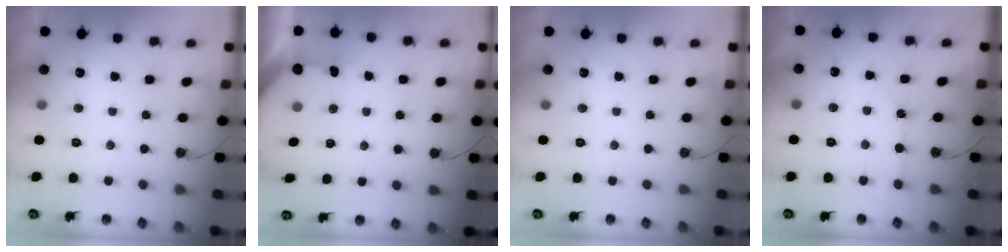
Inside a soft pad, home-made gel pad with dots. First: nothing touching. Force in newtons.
{"total": 2.7, "press": 2.7, "slide": 0.3}
{"total": 0.0}
{"total": 2.8, "press": 2.8, "slide": 0.5}